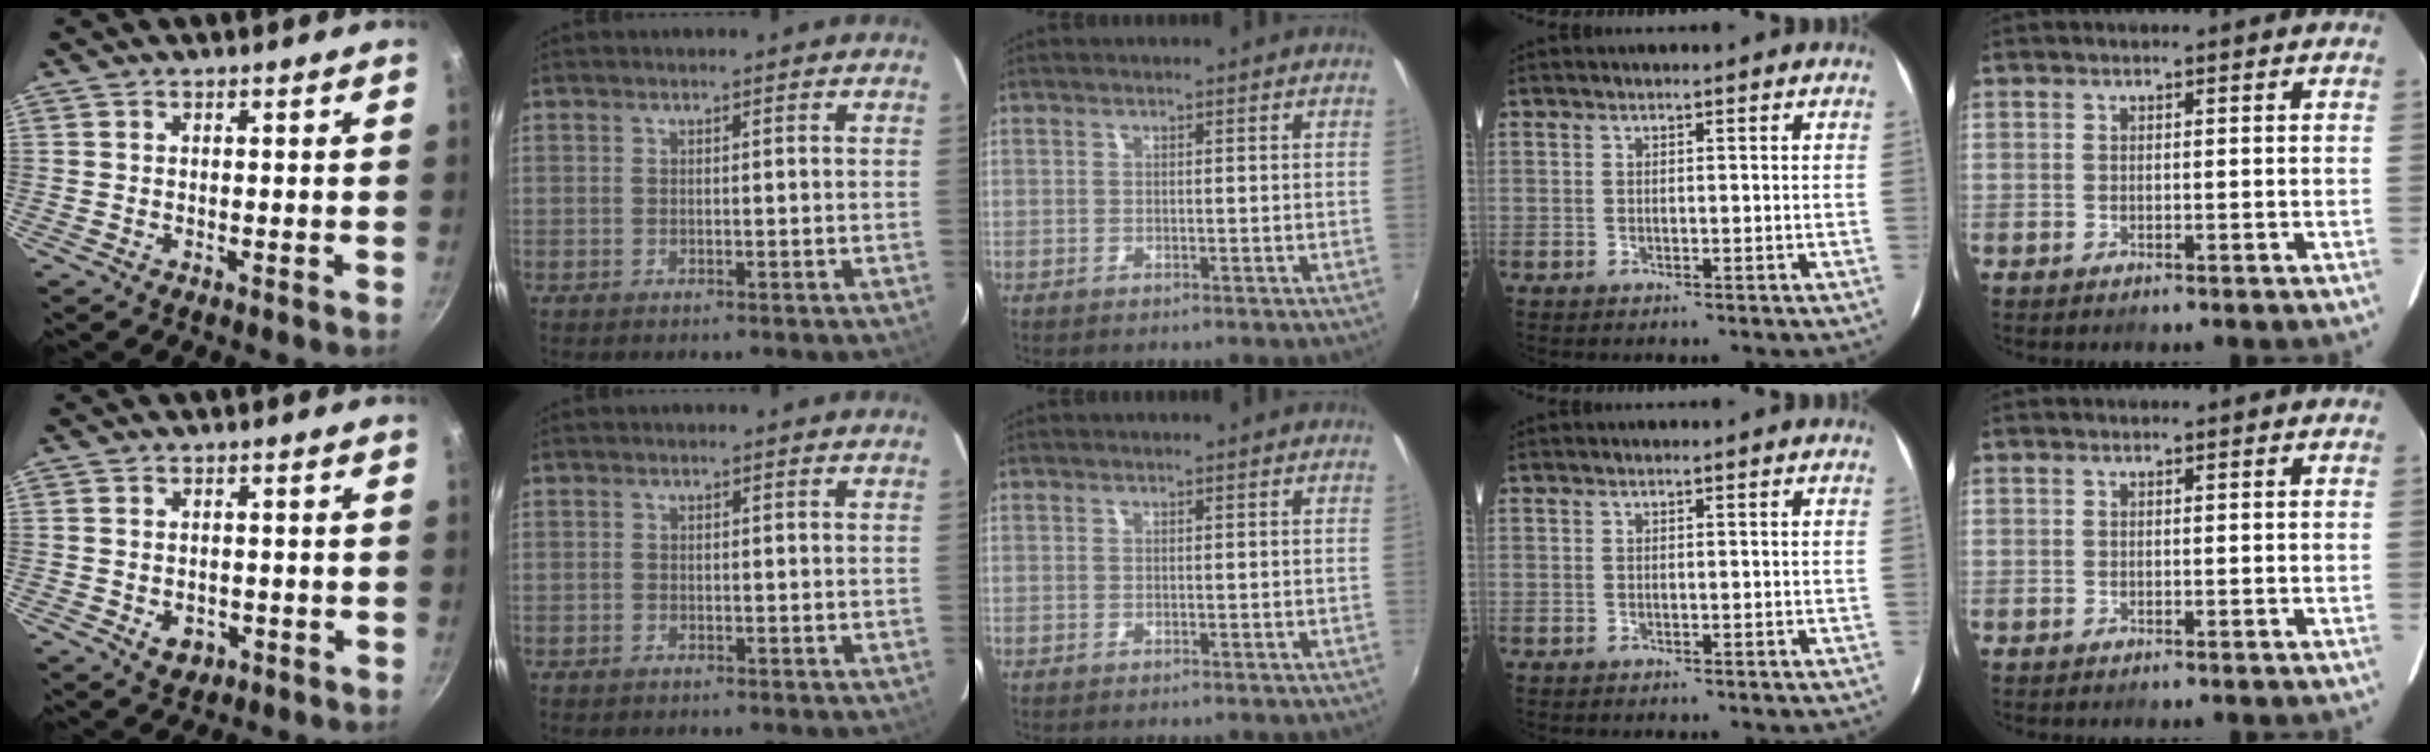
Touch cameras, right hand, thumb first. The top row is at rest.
{"thumb": {"total": 3.8, "force": [-1.2, 2.9, 2.2], "torque": [-0.025, 0.005, -0.008]}, "index": {"total": 0.6, "force": [-0.5, 0.4, 0.0], "torque": [-0.002, 0.000, -0.010]}}